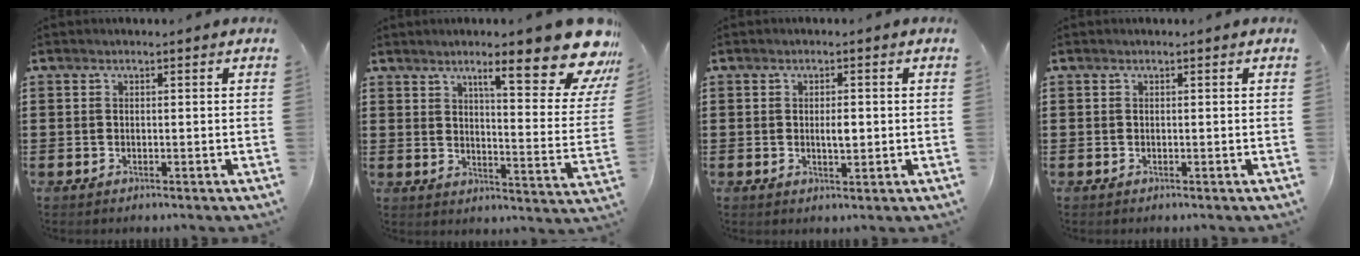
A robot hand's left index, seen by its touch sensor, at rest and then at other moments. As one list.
[{"total": 14.4, "force": [9.8, 2.5, 10.3], "torque": [-0.149, -0.058, 0.151]}, {"total": 2.3, "force": [0.0, 0.8, 2.2], "torque": [-0.034, -0.003, -0.003]}, {"total": 0.0}]